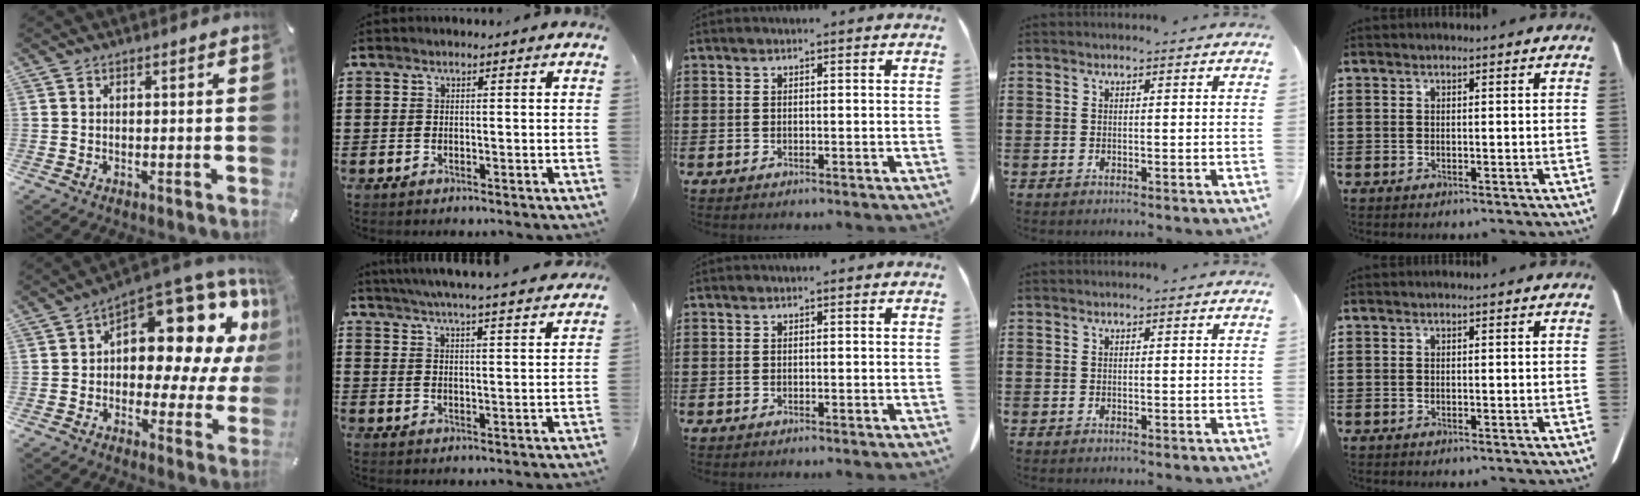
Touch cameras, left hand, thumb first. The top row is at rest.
{"thumb": {"total": 15.4, "force": [7.6, 8.3, 10.5], "torque": [-0.131, -0.084, 0.123]}, "index": {"total": 5.2, "force": [4.8, -0.6, 1.8], "torque": [-0.051, -0.028, 0.084]}}